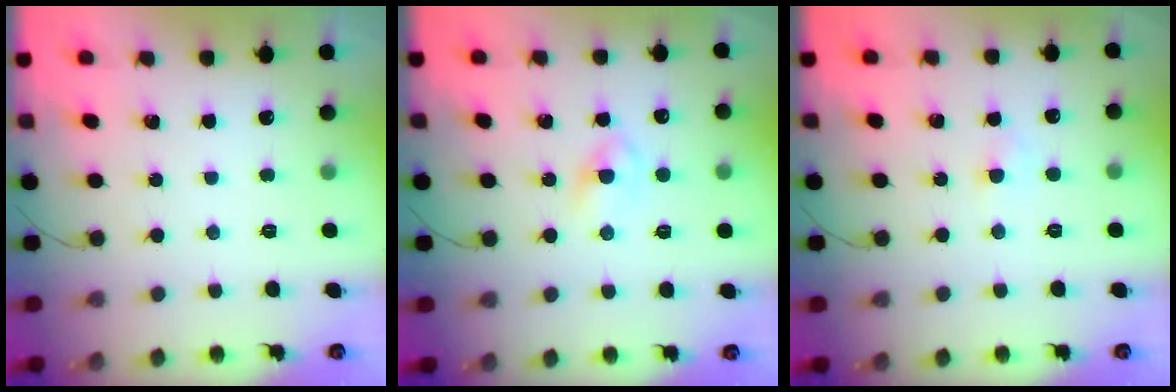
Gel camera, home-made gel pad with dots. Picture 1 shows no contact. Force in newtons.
{"total": 2.7, "press": 2.5, "slide": 1.1}
{"total": 1.8, "press": 1.5, "slide": 0.9}